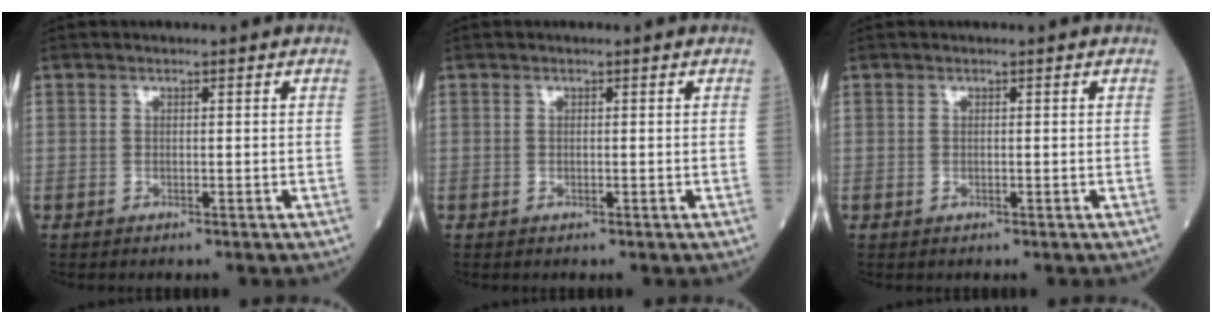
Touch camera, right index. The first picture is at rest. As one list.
[{"total": 0.0}, {"total": 0.0}]